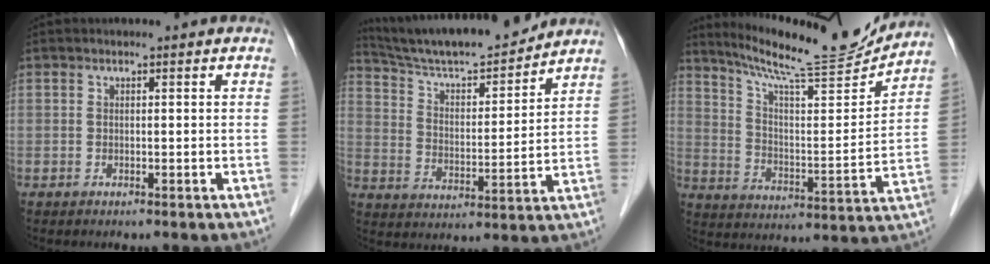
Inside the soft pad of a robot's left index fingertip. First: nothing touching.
{"total": 16.6, "force": [15.5, 1.4, 5.7], "torque": [-0.104, -0.002, 0.255]}
{"total": 18.2, "force": [17.0, 0.5, 6.6], "torque": [-0.118, -0.037, 0.259]}